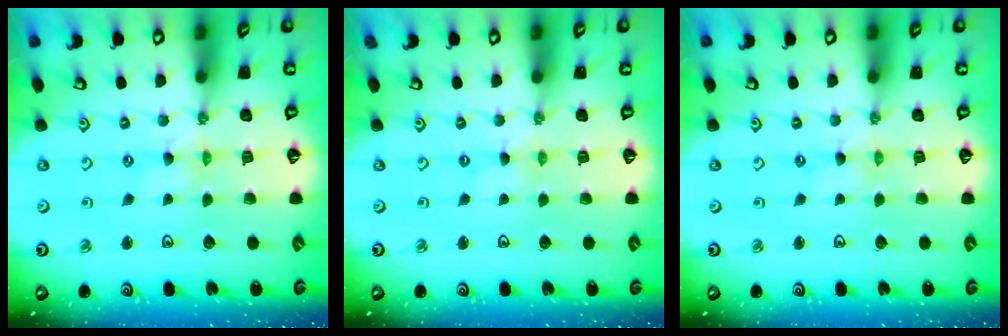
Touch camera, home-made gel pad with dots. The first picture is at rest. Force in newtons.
{"total": 0.0}
{"total": 0.0}